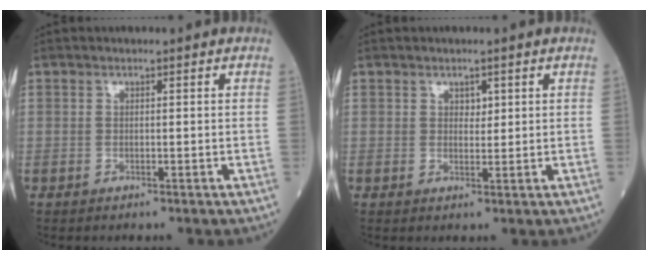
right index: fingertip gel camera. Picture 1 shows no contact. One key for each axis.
{"total": 1.4, "fx": 0.7, "fy": 0.9, "fz": 0.8, "tx": -0.006, "ty": -0.003, "tz": 0.011}